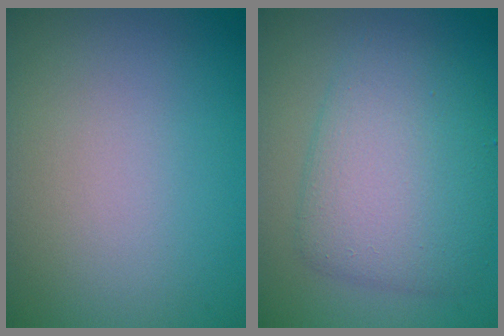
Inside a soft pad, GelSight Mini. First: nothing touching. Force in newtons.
{"total": 6.1, "press": 6.1, "slide": 0.1}